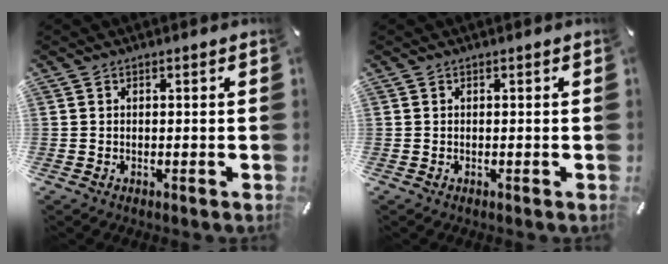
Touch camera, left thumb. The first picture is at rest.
{"total": 0.0}